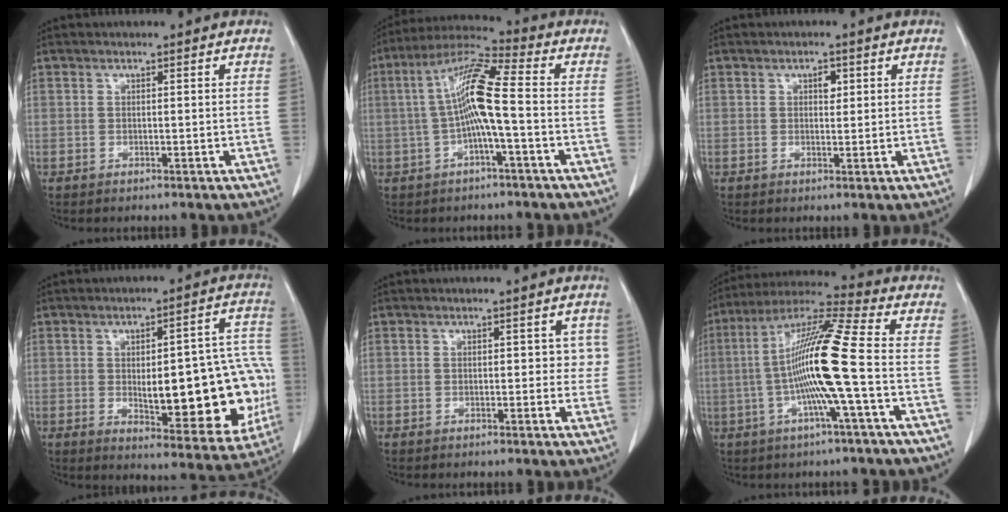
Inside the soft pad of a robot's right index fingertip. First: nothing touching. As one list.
[{"total": 10.2, "force": [-0.6, 0.6, 10.2], "torque": [-0.197, 0.024, -0.017]}, {"total": 1.7, "force": [0.6, 1.0, 1.3], "torque": [-0.017, 0.000, 0.009]}, {"total": 20.6, "force": [-2.2, 6.8, 19.4], "torque": [-0.185, 0.025, -0.002]}, {"total": 2.7, "force": [0.3, 1.8, 2.0], "torque": [-0.012, 0.018, 0.002]}, {"total": 14.5, "force": [-1.8, -0.8, 14.4], "torque": [-0.269, 0.008, -0.047]}]